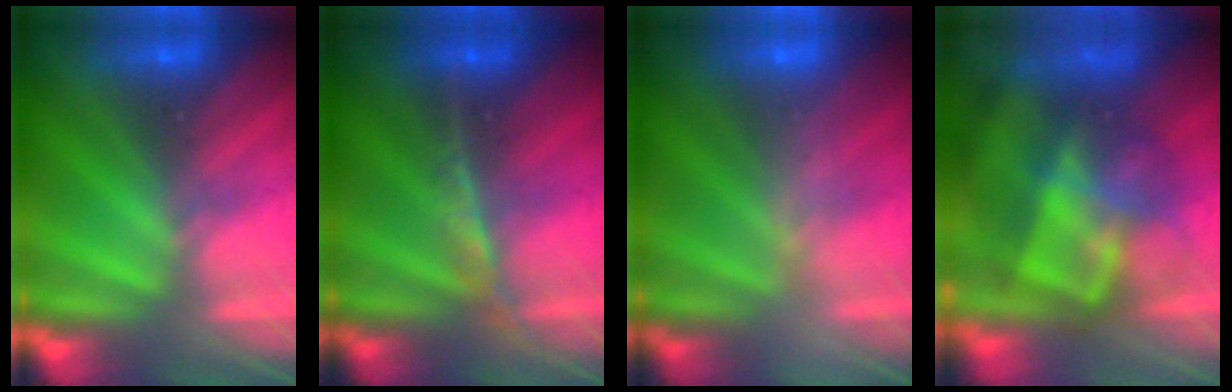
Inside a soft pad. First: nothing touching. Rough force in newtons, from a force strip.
{"total": 2.4}
{"total": 2.6}
{"total": 7.5}